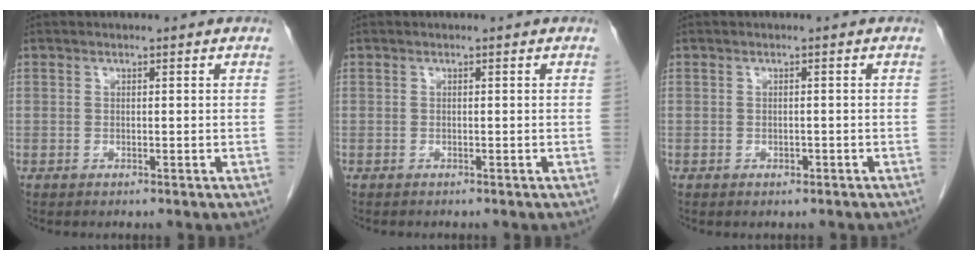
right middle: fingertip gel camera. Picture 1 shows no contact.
{"total": 0.7, "force": [-0.7, 0.2, 0.3], "torque": [-0.006, 0.000, -0.009]}
{"total": 0.6, "force": [-0.4, 0.4, 0.3], "torque": [-0.012, -0.001, -0.004]}